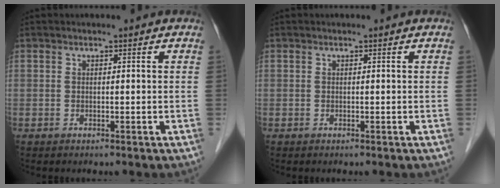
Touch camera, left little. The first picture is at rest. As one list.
[{"total": 0.0}]